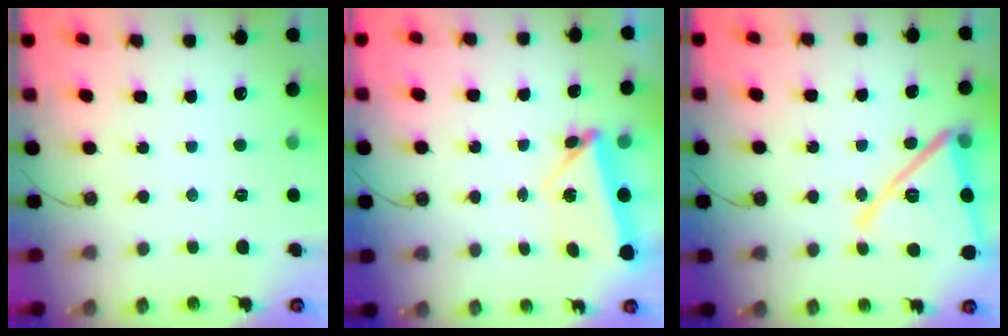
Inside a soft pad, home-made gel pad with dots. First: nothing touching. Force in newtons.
{"total": 6.6, "press": 6.5, "slide": 1.1}
{"total": 17.9, "press": 16.8, "slide": 6.2}